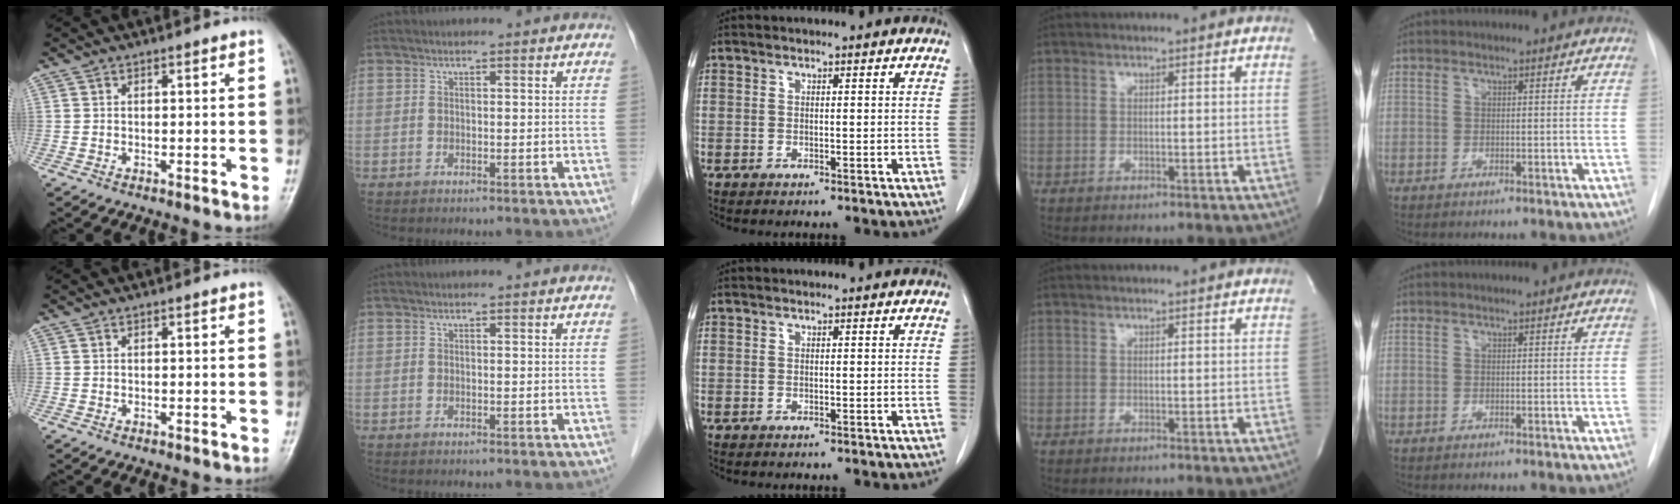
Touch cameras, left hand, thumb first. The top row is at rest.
{}